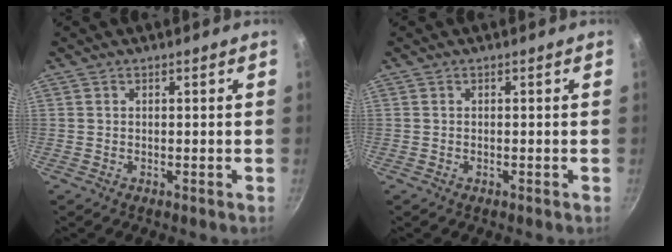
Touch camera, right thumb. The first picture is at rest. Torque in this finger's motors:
{"motor_torque": [0.30, 0.08, -0.18, 0.02, -0.01]}